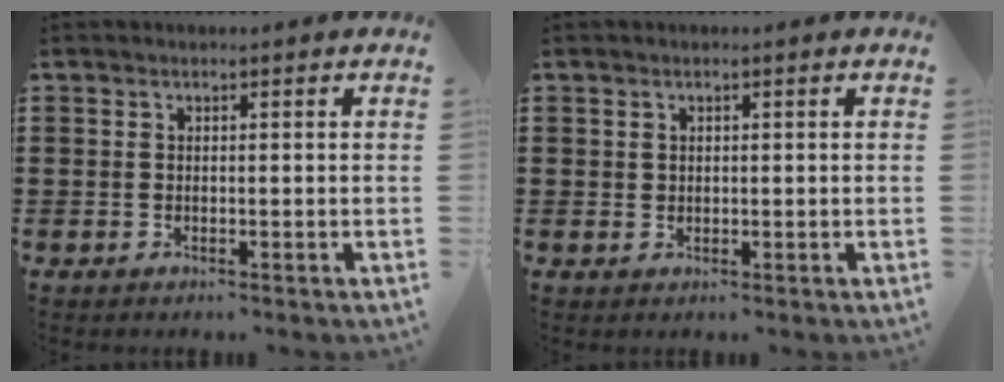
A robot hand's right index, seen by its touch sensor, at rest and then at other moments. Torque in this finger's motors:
{"motor_torque": [-0.97, 1.16, -0.03, -0.01]}